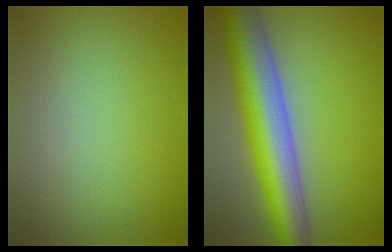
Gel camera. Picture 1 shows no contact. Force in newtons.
{"total": 9.3, "press": 9.3, "slide": 0.5}